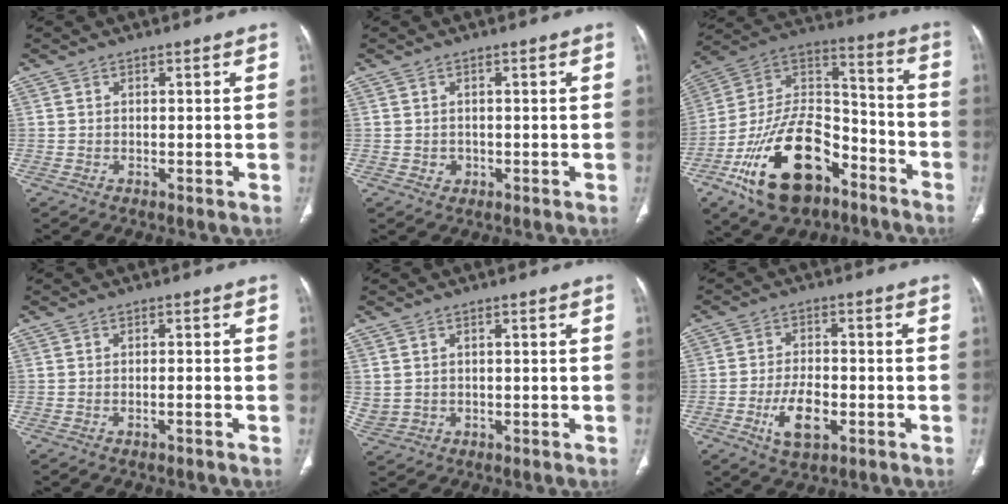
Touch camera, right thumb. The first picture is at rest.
{"total": 1.2, "force": [-0.3, 1.1, 0.4], "torque": [-0.001, 0.003, 0.001]}
{"total": 25.2, "force": [-13.2, 13.8, 16.4], "torque": [-0.301, 0.076, -0.226]}
{"total": 1.1, "force": [-0.8, 0.0, 0.8], "torque": [-0.020, 0.010, -0.010]}
{"total": 2.7, "force": [0.3, 2.3, 1.4], "torque": [-0.035, 0.001, 0.019]}
{"total": 7.9, "force": [-3.0, 4.0, 6.1], "torque": [-0.106, 0.011, -0.049]}